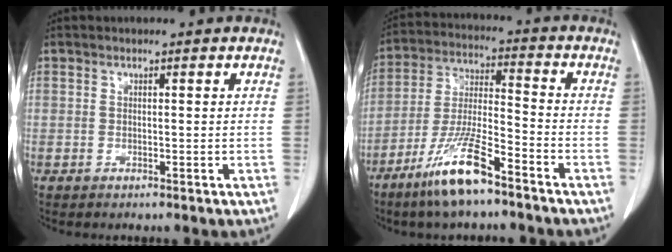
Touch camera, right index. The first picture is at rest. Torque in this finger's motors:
{"motor_torque": [1.18, -0.91, 0.41, 0.15]}